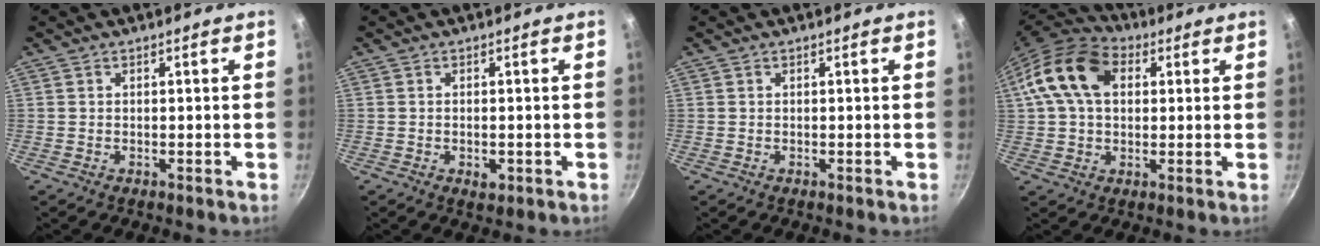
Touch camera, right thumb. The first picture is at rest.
{"total": 2.3, "force": [-0.7, 1.3, 1.8], "torque": [-0.028, -0.002, -0.009]}
{"total": 0.0}
{"total": 14.9, "force": [3.8, 10.3, 10.1], "torque": [-0.168, 0.019, 0.050]}